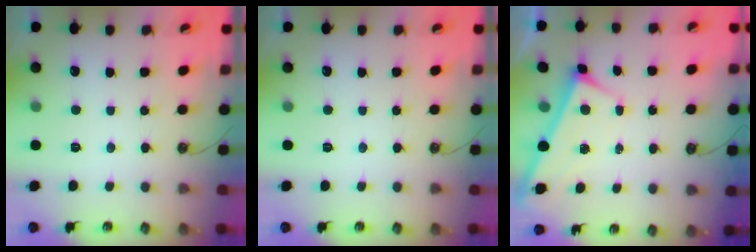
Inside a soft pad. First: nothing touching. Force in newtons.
{"total": 0.0}
{"total": 3.2, "press": 3.2, "slide": 0.2}